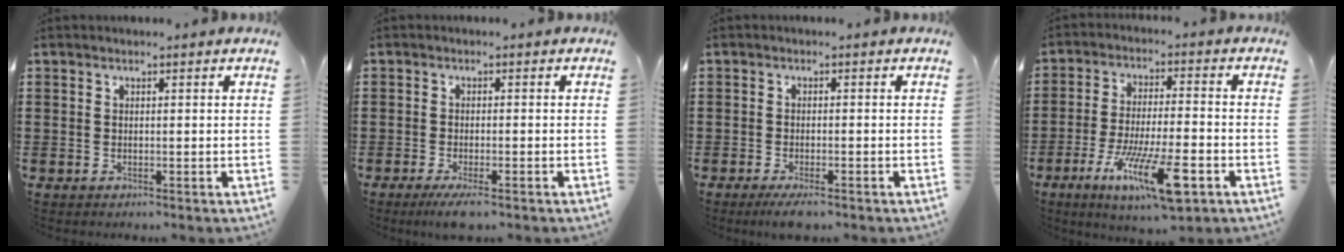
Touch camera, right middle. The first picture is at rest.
{"total": 2.5, "force": [-1.9, 0.1, 1.6], "torque": [-0.033, -0.005, -0.036]}
{"total": 2.1, "force": [-1.8, 0.2, 1.2], "torque": [-0.027, -0.002, -0.034]}
{"total": 12.6, "force": [-6.3, 2.8, 10.5], "torque": [-0.199, -0.005, -0.113]}